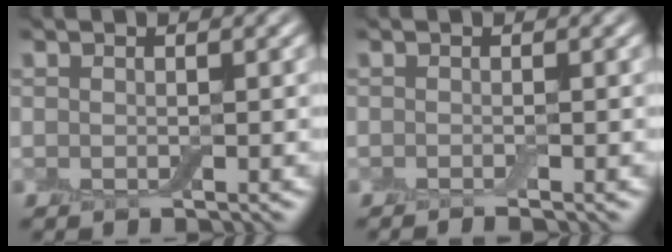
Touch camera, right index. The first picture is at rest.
{"total": 1.1, "force": [-0.7, 0.0, 0.8], "torque": [-0.007, -0.003, -0.010]}